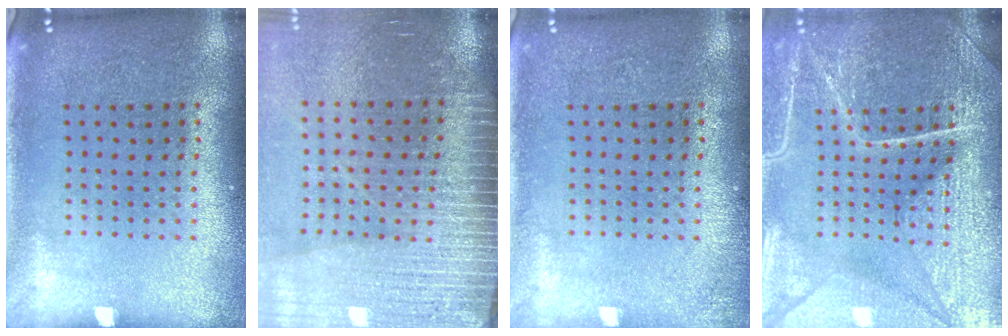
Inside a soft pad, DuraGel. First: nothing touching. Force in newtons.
{"total": 3.7, "press": 3.2, "slide": 1.7}
{"total": 1.0, "press": 1.0, "slide": 0.3}
{"total": 6.9, "press": 6.8, "slide": 0.8}